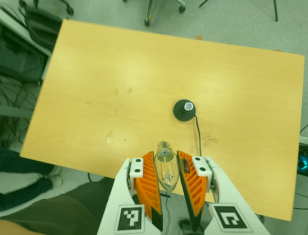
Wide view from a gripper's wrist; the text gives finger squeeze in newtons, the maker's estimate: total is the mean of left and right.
{"total": 11.3, "left": 11.8, "right": 10.9}